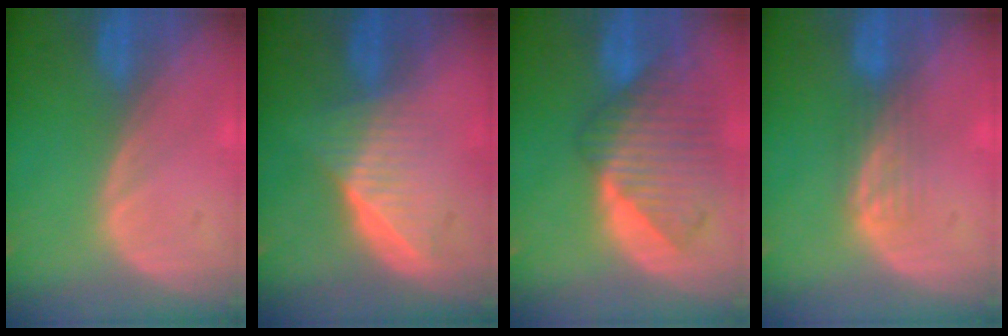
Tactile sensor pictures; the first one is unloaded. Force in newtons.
{"total": 6.5, "press": 5.9, "slide": 2.7}
{"total": 9.8, "press": 8.6, "slide": 4.8}
{"total": 2.6, "press": 2.6, "slide": 0.4}